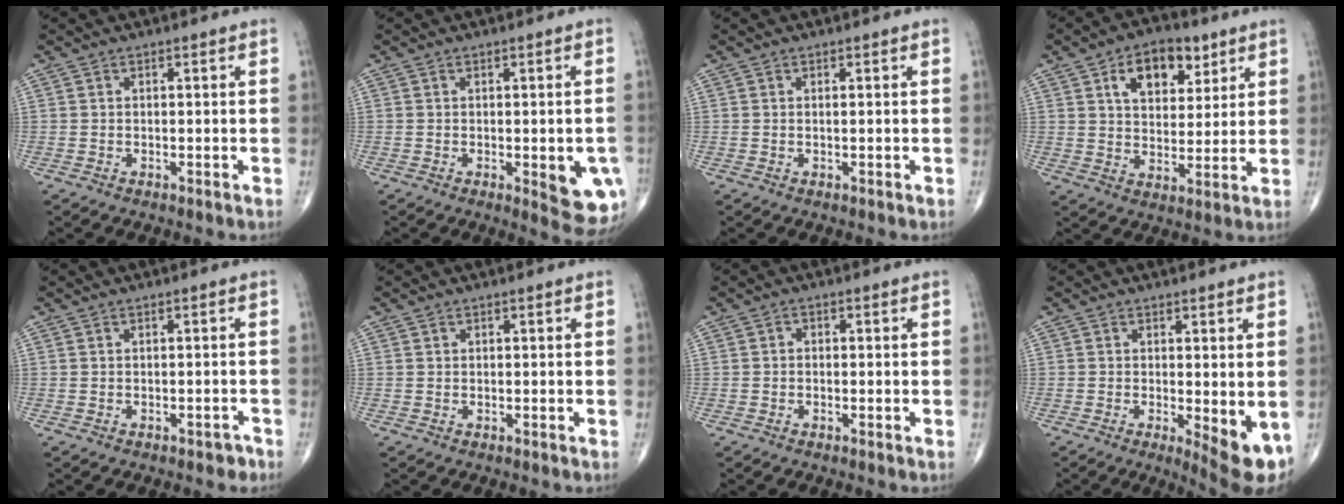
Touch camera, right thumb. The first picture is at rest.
{"total": 8.9, "force": [-2.2, 3.0, 8.1], "torque": [-0.079, -0.014, -0.019]}
{"total": 0.0}
{"total": 11.7, "force": [5.5, 7.2, 7.4], "torque": [-0.079, -0.019, 0.088]}
{"total": 1.7, "force": [-1.2, 0.9, 0.7], "torque": [-0.006, 0.011, -0.013]}
{"total": 0.0}
{"total": 0.9, "force": [-0.2, 0.8, 0.4], "torque": [0.004, 0.004, -0.009]}
{"total": 7.5, "force": [-1.2, 2.3, 7.0], "torque": [-0.091, -0.020, -0.011]}